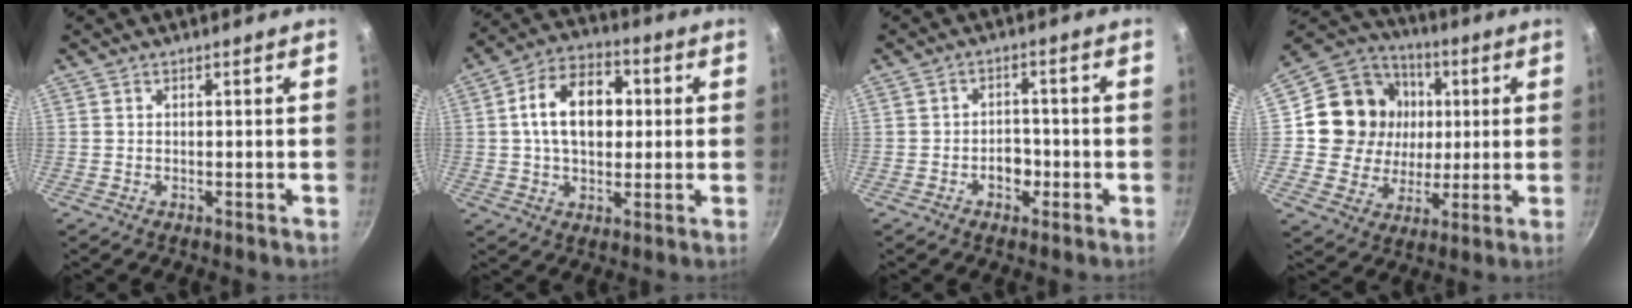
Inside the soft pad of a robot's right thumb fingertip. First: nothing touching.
{"total": 14.1, "force": [1.8, 9.4, 10.4], "torque": [-0.139, 0.021, 0.016]}
{"total": 3.7, "force": [-1.4, 2.7, 2.1], "torque": [-0.006, 0.013, -0.023]}
{"total": 18.1, "force": [2.8, 16.3, 7.3], "torque": [-0.110, 0.012, 0.048]}